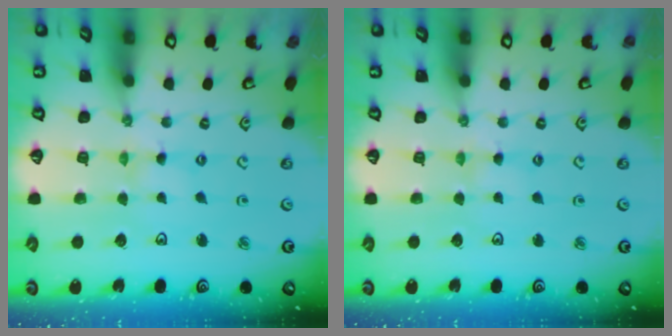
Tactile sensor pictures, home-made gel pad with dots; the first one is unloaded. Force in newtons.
{"total": 0.9, "press": 0.8, "slide": 0.2}